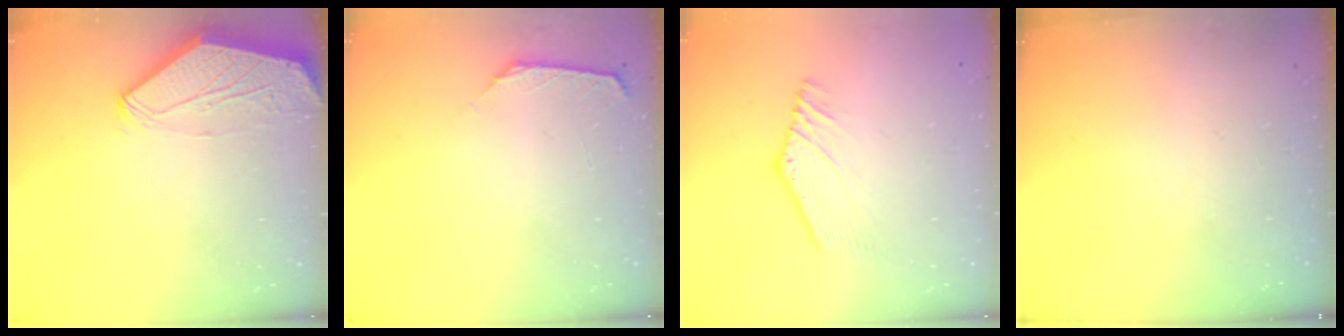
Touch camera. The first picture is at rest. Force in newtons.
{"total": 1.6, "press": 1.5, "slide": 0.6}
{"total": 3.2, "press": 3.2, "slide": 0.2}
{"total": 0.0}